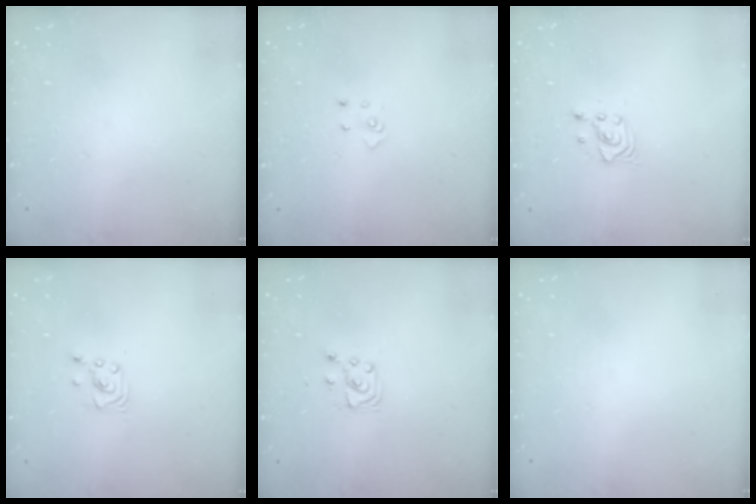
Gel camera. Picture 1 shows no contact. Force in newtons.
{"total": 2.6, "press": 2.6, "slide": 0.3}
{"total": 3.2, "press": 3.2, "slide": 0.4}
{"total": 2.2, "press": 2.2, "slide": 0.2}
{"total": 4.9, "press": 4.9, "slide": 0.5}
{"total": 0.0}